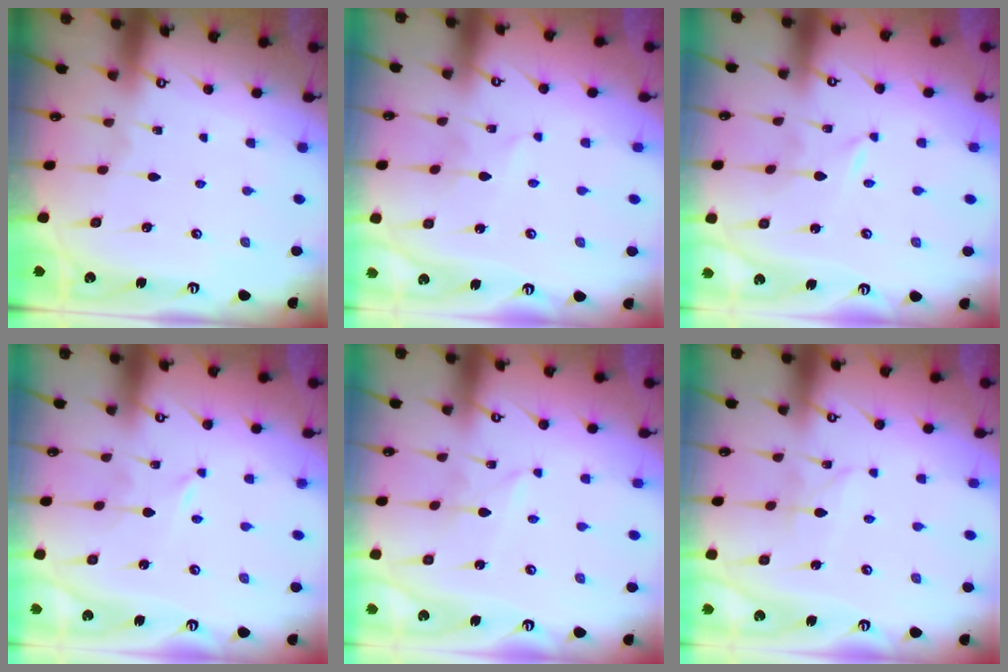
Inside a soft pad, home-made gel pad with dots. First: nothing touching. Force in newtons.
{"total": 2.9, "press": 2.9, "slide": 0.4}
{"total": 0.0}
{"total": 0.0}
{"total": 3.4, "press": 3.4, "slide": 0.2}
{"total": 2.8, "press": 2.8, "slide": 0.2}